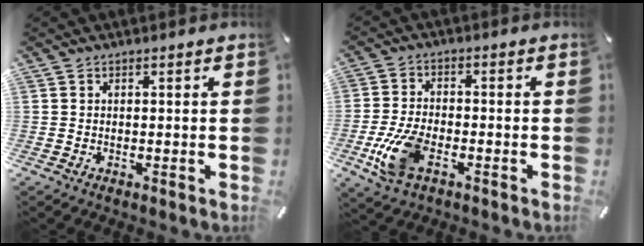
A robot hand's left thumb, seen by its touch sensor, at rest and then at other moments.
{"total": 10.7, "force": [-3.9, 6.0, 8.0], "torque": [-0.181, 0.000, -0.070]}